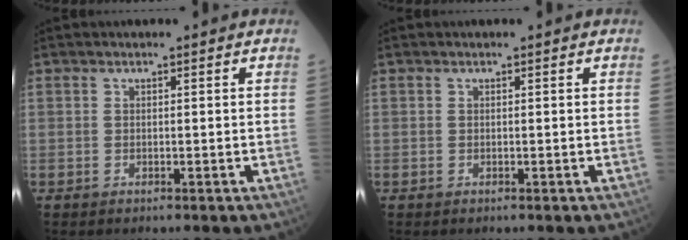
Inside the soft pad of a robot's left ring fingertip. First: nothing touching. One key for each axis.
{"total": 0.0}